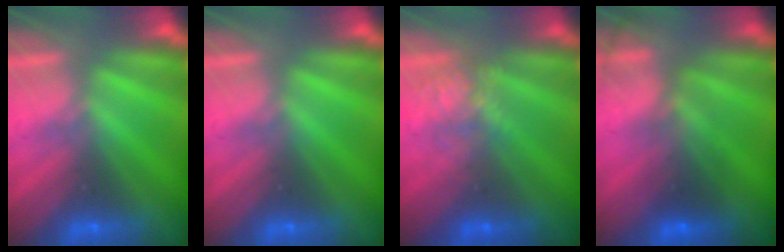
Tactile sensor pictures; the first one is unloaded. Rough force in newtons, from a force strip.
{"total": 0.0}
{"total": 3.9}
{"total": 7.9}